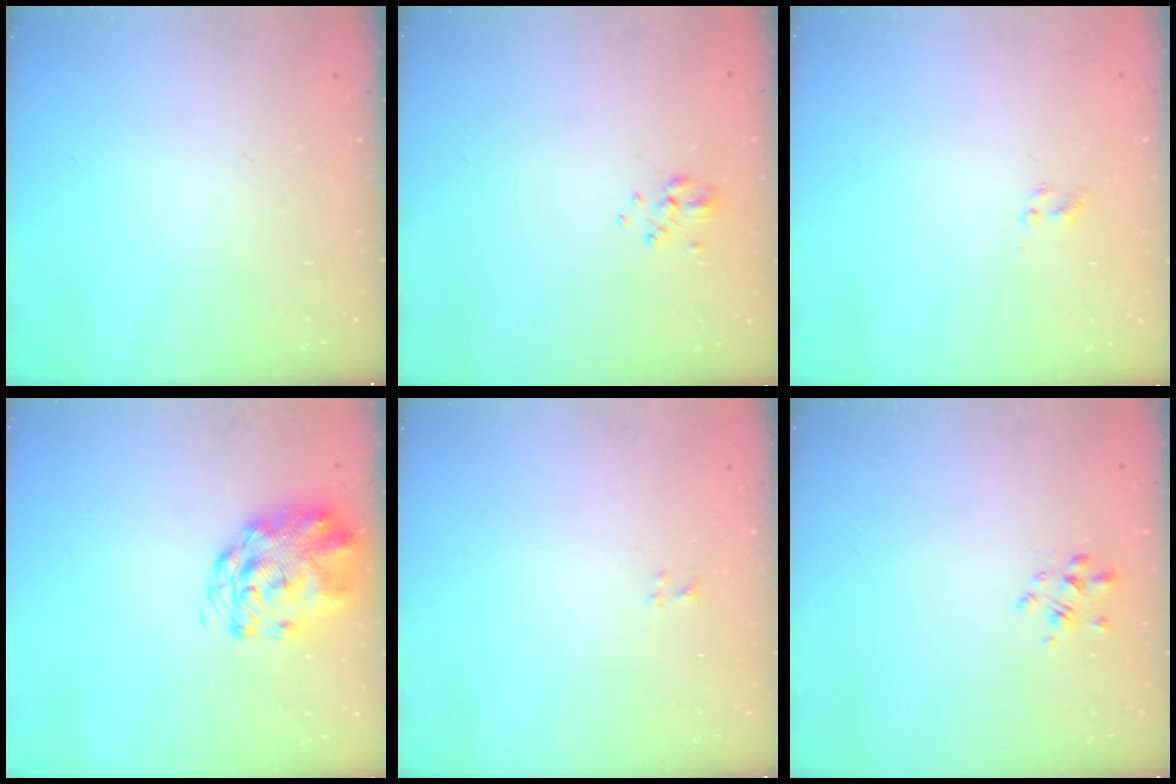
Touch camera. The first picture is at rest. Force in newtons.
{"total": 3.4, "press": 3.0, "slide": 1.6}
{"total": 1.9, "press": 1.7, "slide": 0.9}
{"total": 2.8, "press": 2.5, "slide": 1.1}
{"total": 1.1, "press": 0.9, "slide": 0.6}
{"total": 2.5, "press": 2.3, "slide": 1.1}